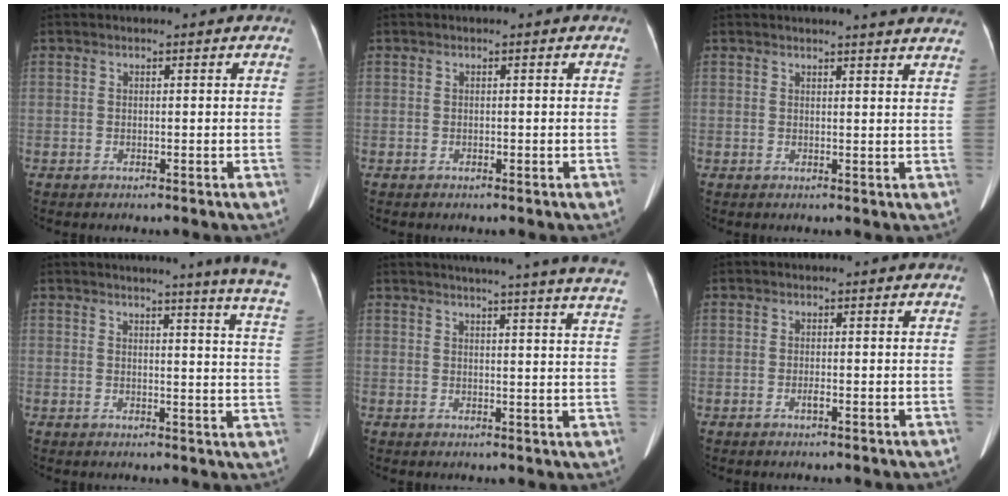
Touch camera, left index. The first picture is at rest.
{"total": 0.0}
{"total": 8.7, "force": [8.2, 0.0, 3.0], "torque": [-0.032, -0.012, 0.070]}
{"total": 13.3, "force": [11.4, -1.7, 6.7], "torque": [-0.080, -0.080, 0.105]}
{"total": 24.0, "force": [21.7, -0.6, 10.4], "torque": [-0.146, -0.057, 0.246]}
{"total": 0.8, "force": [-0.4, 0.1, 0.7], "torque": [-0.016, -0.002, -0.004]}